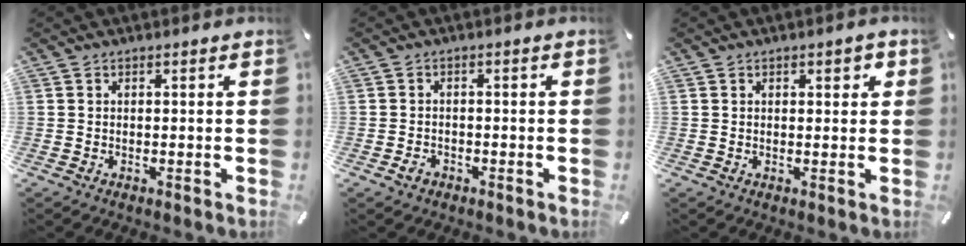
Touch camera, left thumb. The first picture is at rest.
{"total": 1.9, "force": [-1.2, 1.3, 0.6], "torque": [-0.012, 0.006, -0.025]}
{"total": 1.9, "force": [0.8, 1.1, 1.4], "torque": [-0.019, 0.003, 0.009]}